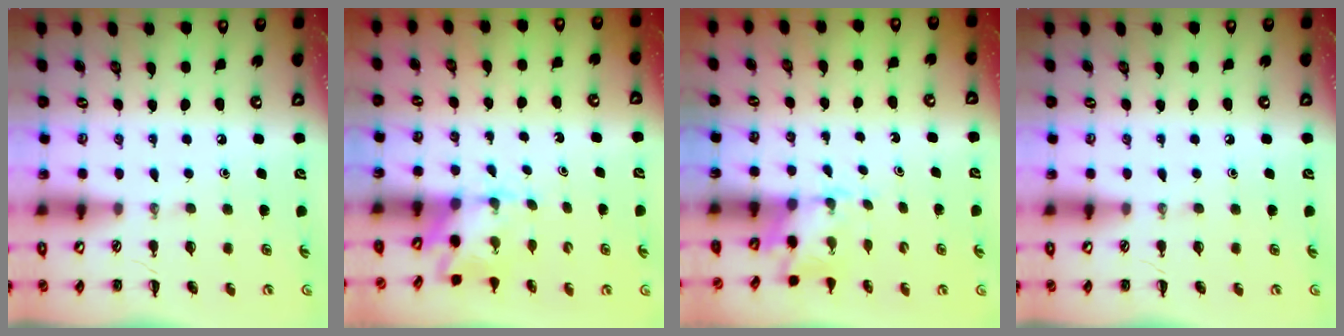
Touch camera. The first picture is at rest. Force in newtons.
{"total": 2.6, "press": 2.4, "slide": 1.1}
{"total": 1.7, "press": 1.5, "slide": 0.6}
{"total": 0.0}